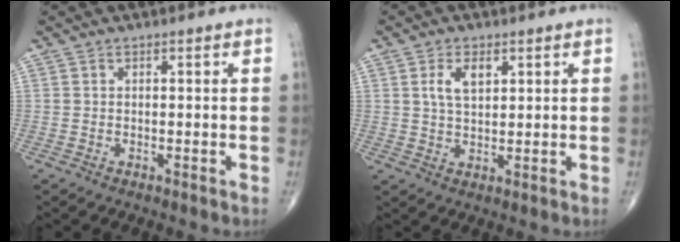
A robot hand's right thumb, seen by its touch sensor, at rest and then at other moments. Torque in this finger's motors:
{"motor_torque": [0.01, 0.04, 0.14, -0.02, 0.05]}